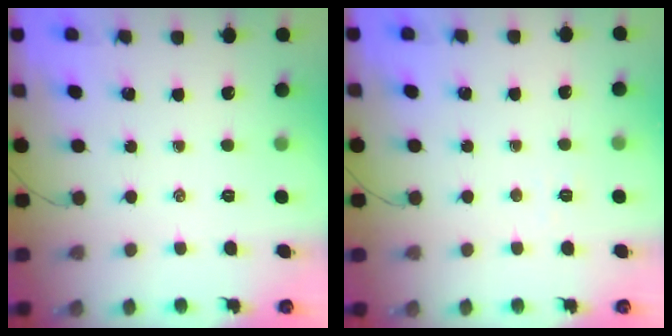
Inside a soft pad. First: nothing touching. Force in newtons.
{"total": 2.4, "press": 2.3, "slide": 0.7}